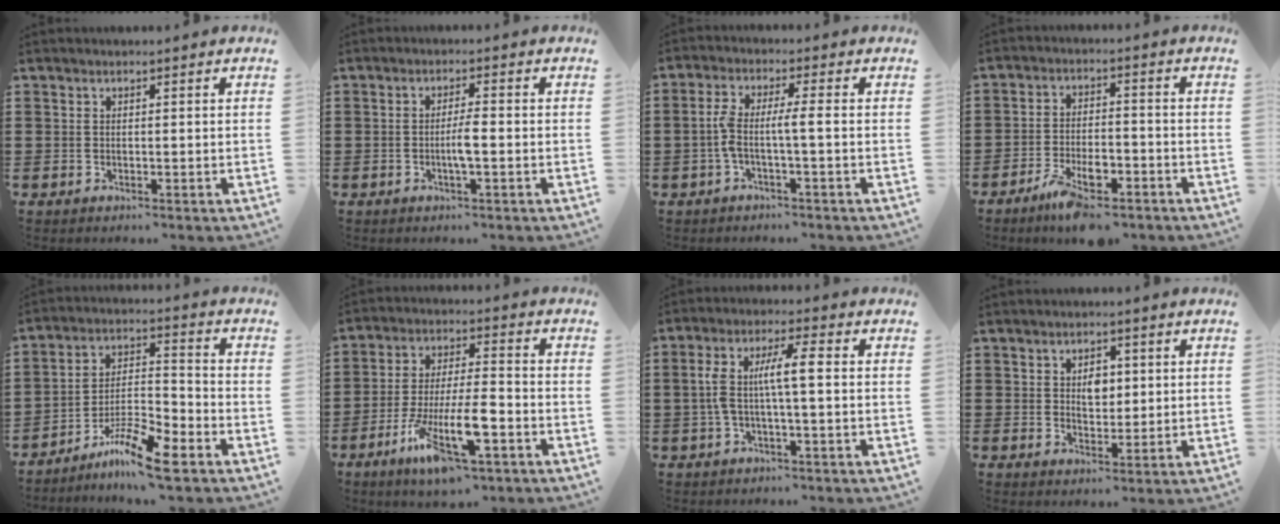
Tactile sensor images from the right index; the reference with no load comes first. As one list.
[{"total": 2.8, "force": [-0.7, 0.2, 2.7], "torque": [-0.057, -0.003, -0.017]}, {"total": 4.3, "force": [-0.9, 0.2, 4.2], "torque": [-0.094, -0.006, -0.026]}, {"total": 5.8, "force": [-4.3, 1.9, 3.5], "torque": [-0.070, 0.007, -0.082]}, {"total": 9.2, "force": [-7.0, 1.4, 5.9], "torque": [-0.112, 0.012, -0.132]}, {"total": 12.1, "force": [-6.3, 3.4, 9.8], "torque": [-0.203, 0.000, -0.118]}, {"total": 6.7, "force": [0.0, 1.2, 6.6], "torque": [-0.137, -0.002, -0.010]}, {"total": 3.0, "force": [0.7, 2.1, 2.0], "torque": [-0.031, 0.004, 0.008]}]